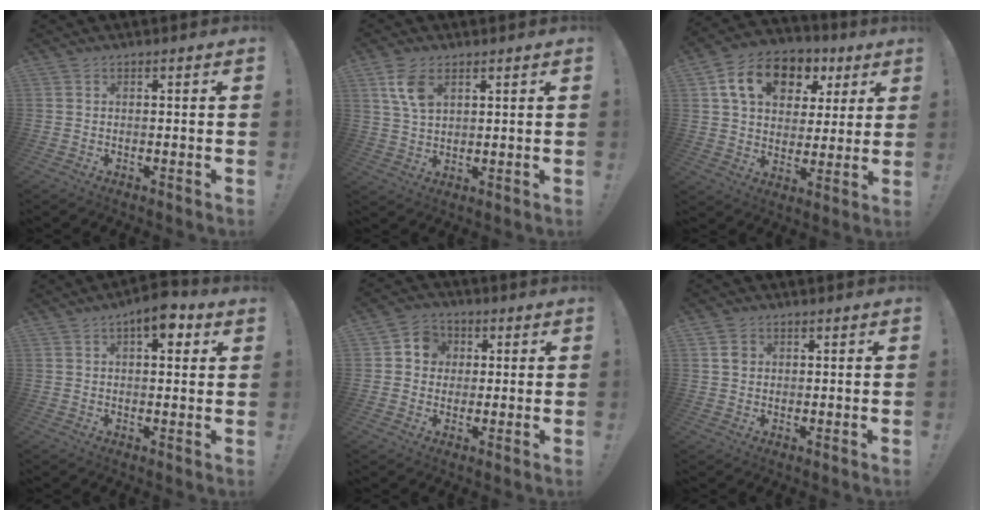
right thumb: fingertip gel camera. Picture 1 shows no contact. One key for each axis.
{"total": 7.4, "fx": 3.5, "fy": 4.1, "fz": 5.2, "tx": -0.098, "ty": -0.012, "tz": 0.065}
{"total": 16.0, "fx": 6.9, "fy": 11.5, "fz": 8.7, "tx": -0.132, "ty": -0.019, "tz": 0.129}
{"total": 6.8, "fx": 3.5, "fy": 2.8, "fz": 5.2, "tx": -0.058, "ty": -0.016, "tz": 0.052}
{"total": 7.0, "fx": 1.1, "fy": 6.5, "fz": 2.3, "tx": -0.028, "ty": 0.002, "tz": 0.022}
{"total": 2.5, "fx": 1.1, "fy": 2.1, "fz": 0.6, "tx": 0.008, "ty": -0.006, "tz": 0.018}